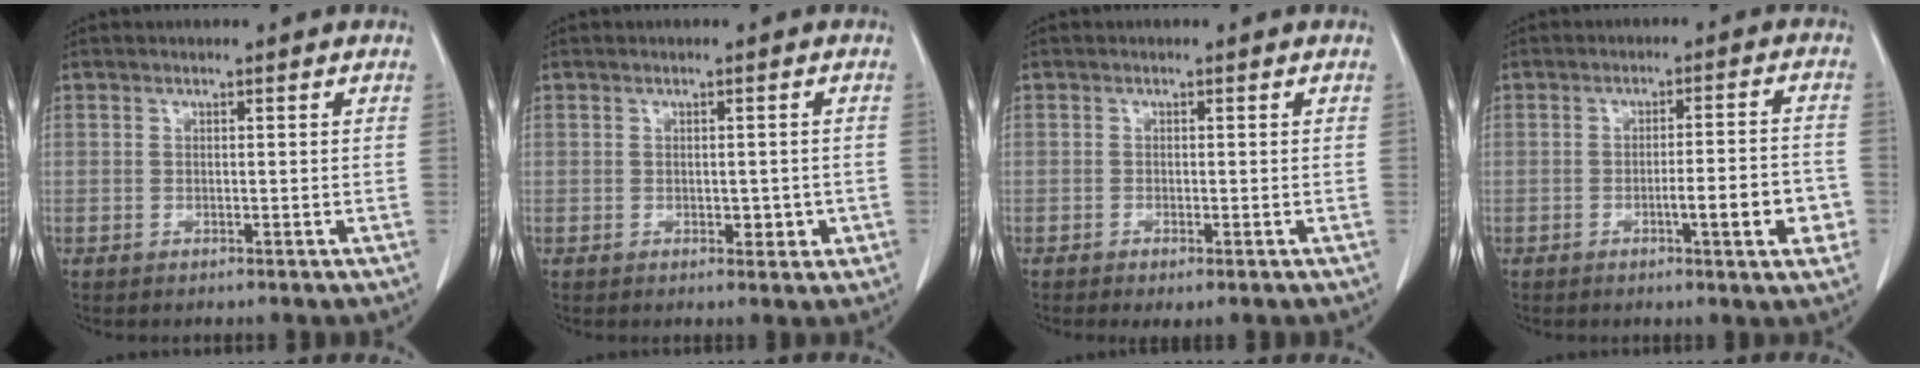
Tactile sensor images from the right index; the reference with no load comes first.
{"total": 2.5, "force": [-0.6, 1.6, 1.9], "torque": [-0.018, 0.005, -0.001]}
{"total": 1.7, "force": [-1.0, 0.4, 1.3], "torque": [-0.018, -0.004, -0.013]}
{"total": 7.6, "force": [-2.7, 0.9, 7.1], "torque": [-0.089, 0.007, -0.032]}